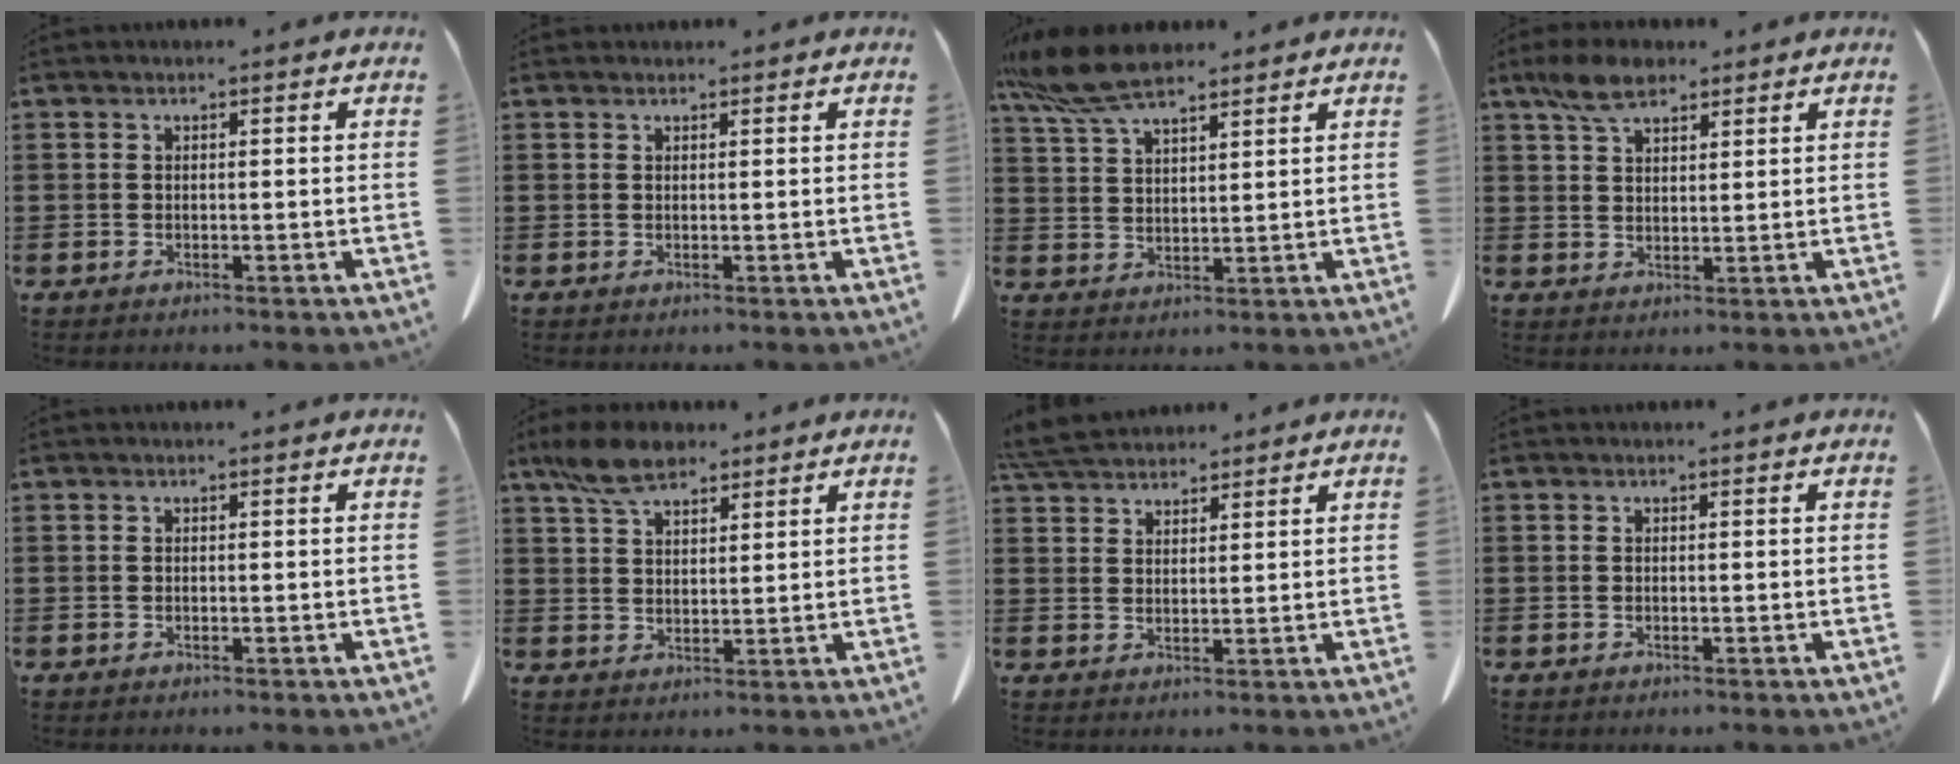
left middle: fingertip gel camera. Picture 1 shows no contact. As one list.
[{"total": 0.6, "force": [0.6, 0.2, 0.0], "torque": [-0.003, -0.001, 0.013]}, {"total": 9.1, "force": [7.1, 2.4, 5.1], "torque": [-0.124, -0.013, 0.133]}, {"total": 6.0, "force": [4.2, 2.7, 3.3], "torque": [-0.076, 0.002, 0.080]}, {"total": 0.0}, {"total": 7.5, "force": [5.4, 3.2, 4.1], "torque": [-0.097, -0.001, 0.103]}, {"total": 5.3, "force": [5.0, 1.2, 1.4], "torque": [-0.044, -0.009, 0.096]}, {"total": 0.0}]